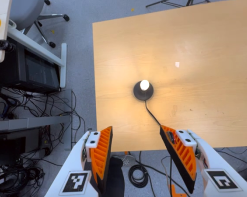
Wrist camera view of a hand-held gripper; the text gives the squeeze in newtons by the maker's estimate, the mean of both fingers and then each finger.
{"total": 0.0}